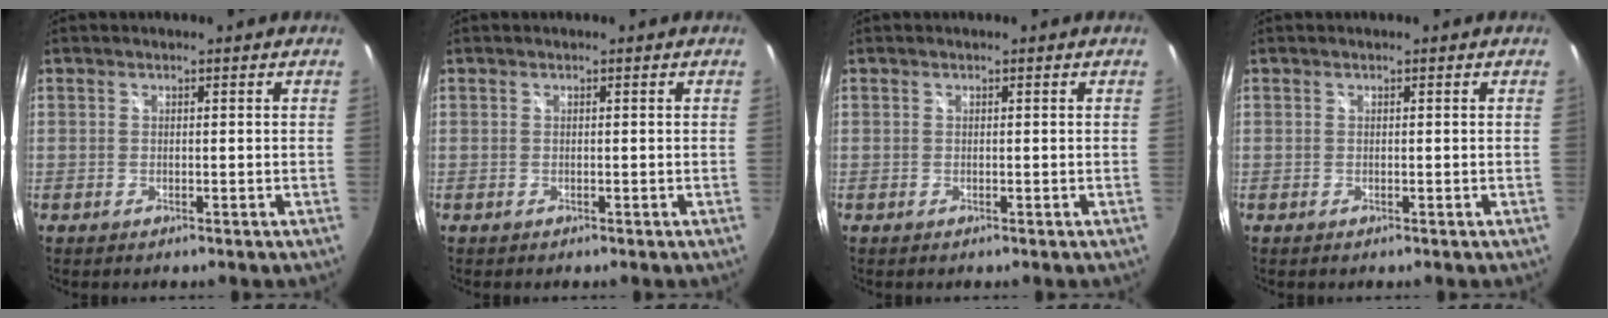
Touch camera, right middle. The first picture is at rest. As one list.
[{"total": 0.0}, {"total": 0.0}, {"total": 0.0}]